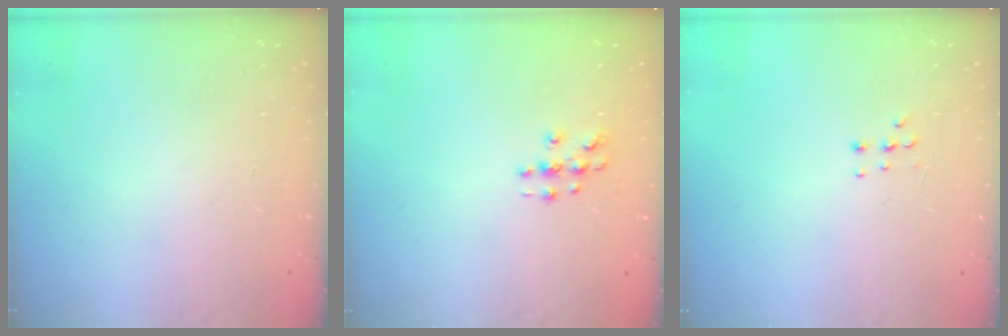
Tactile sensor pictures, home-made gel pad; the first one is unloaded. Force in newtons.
{"total": 3.9, "press": 3.9, "slide": 0.5}
{"total": 5.7, "press": 5.6, "slide": 1.0}